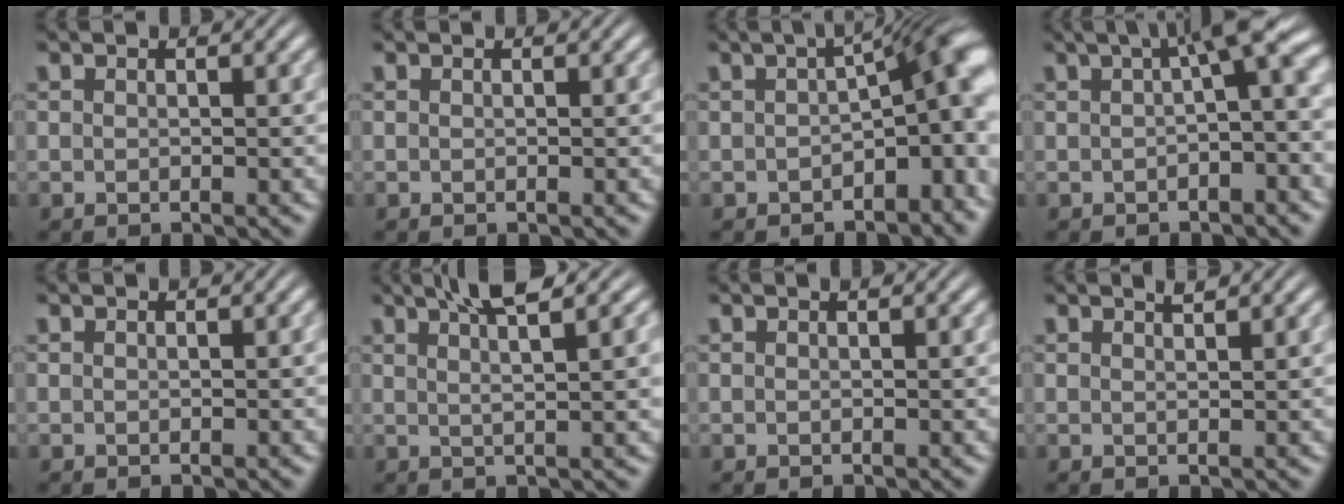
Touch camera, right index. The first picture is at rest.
{"total": 0.0}
{"total": 5.4, "force": [-0.6, 1.7, 5.1], "torque": [-0.063, 0.001, -0.003]}
{"total": 5.5, "force": [1.5, 1.5, 5.0], "torque": [-0.061, 0.021, 0.019]}
{"total": 0.0}
{"total": 5.0, "force": [3.3, 0.6, 3.7], "torque": [-0.063, 0.006, 0.052]}
{"total": 0.0}
{"total": 1.1, "force": [0.8, -0.5, 0.5], "torque": [-0.007, -0.005, 0.016]}